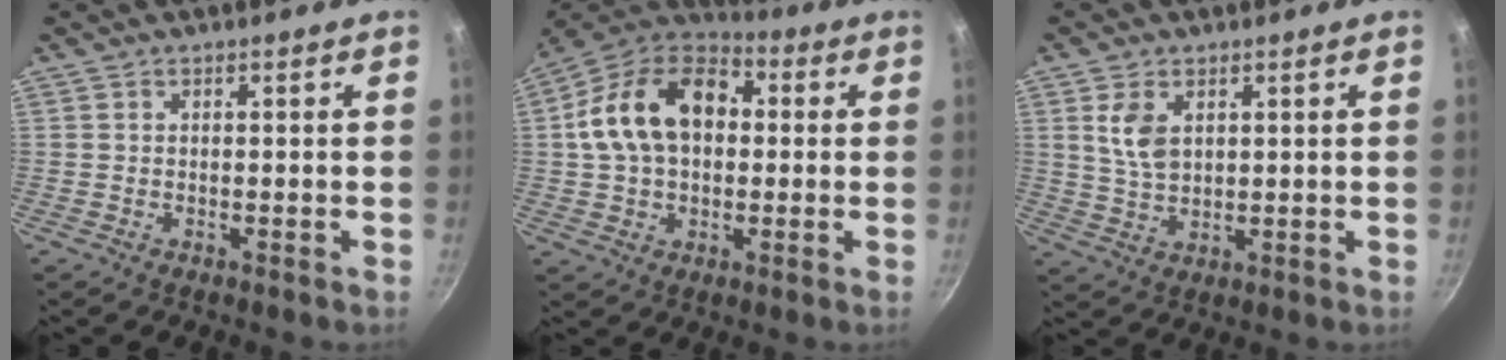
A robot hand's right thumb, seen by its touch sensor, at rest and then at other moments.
{"total": 18.3, "force": [2.1, 12.6, 13.1], "torque": [-0.202, 0.035, 0.019]}
{"total": 6.1, "force": [2.1, 3.9, 4.3], "torque": [-0.074, -0.012, 0.045]}